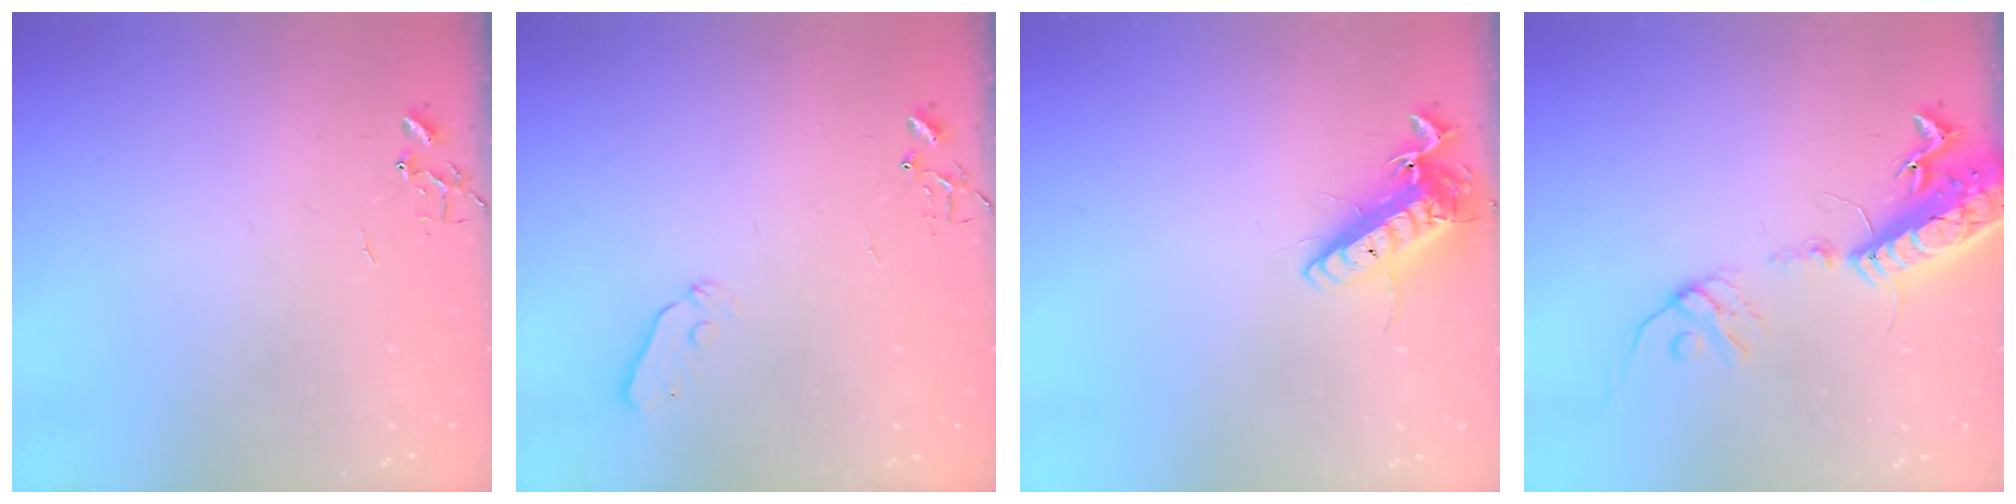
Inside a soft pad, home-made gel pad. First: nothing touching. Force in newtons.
{"total": 4.5, "press": 4.4, "slide": 0.7}
{"total": 14.0, "press": 13.9, "slide": 2.0}
{"total": 17.4, "press": 16.9, "slide": 4.1}